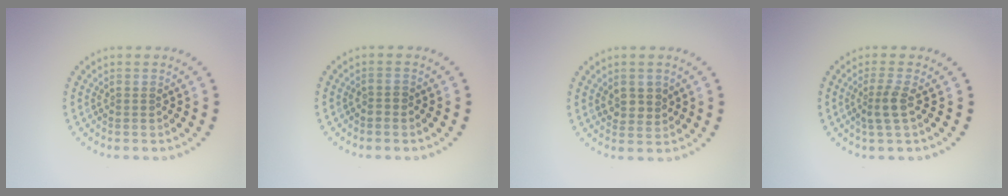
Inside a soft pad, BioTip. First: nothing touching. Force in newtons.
{"total": 0.9, "press": 0.8, "slide": 0.3}
{"total": 2.0, "press": 1.9, "slide": 0.7}
{"total": 2.2, "press": 1.8, "slide": 1.3}